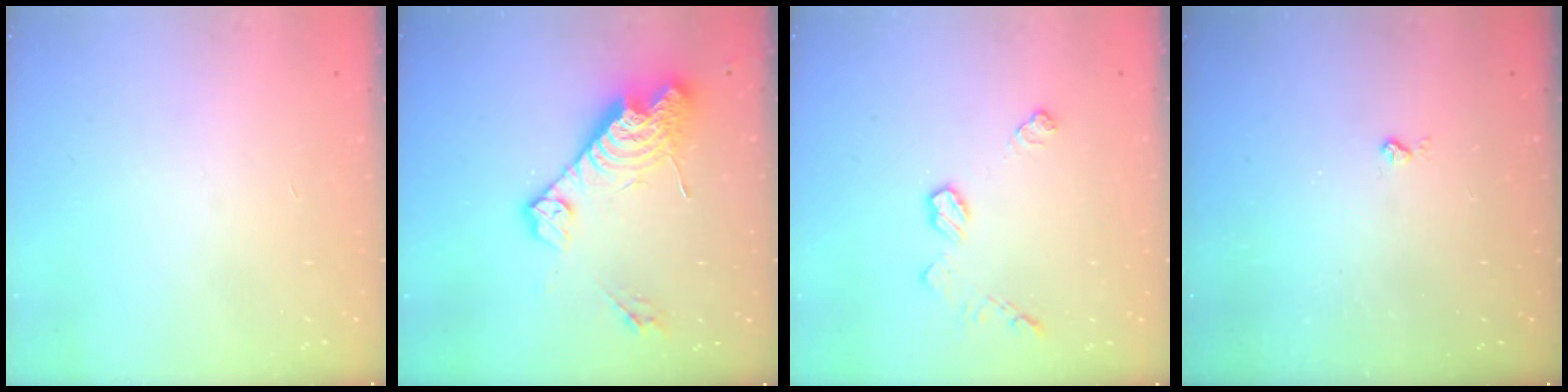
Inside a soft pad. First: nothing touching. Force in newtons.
{"total": 17.8, "press": 17.7, "slide": 1.2}
{"total": 7.9, "press": 7.9, "slide": 0.3}
{"total": 2.0, "press": 2.0, "slide": 0.4}